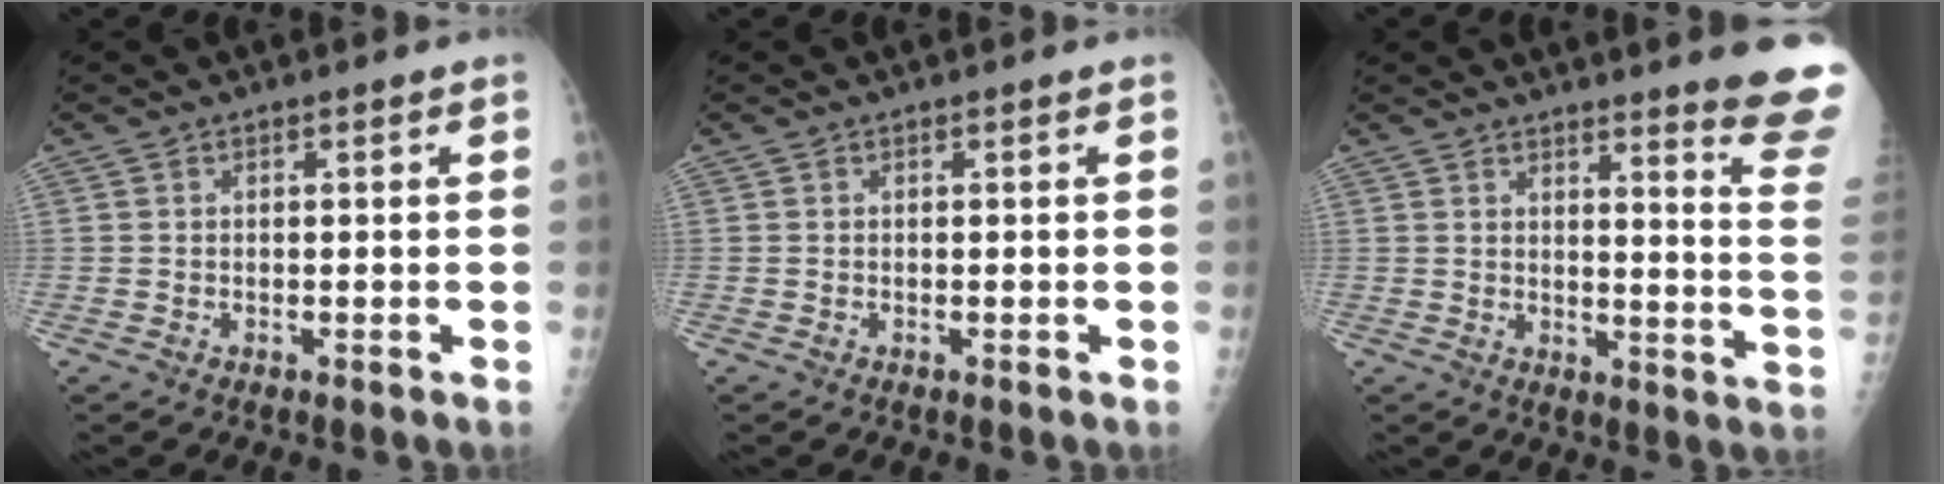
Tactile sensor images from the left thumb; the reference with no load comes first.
{"total": 0.0}
{"total": 14.2, "force": [12.1, -0.4, 7.3], "torque": [-0.074, -0.132, 0.132]}